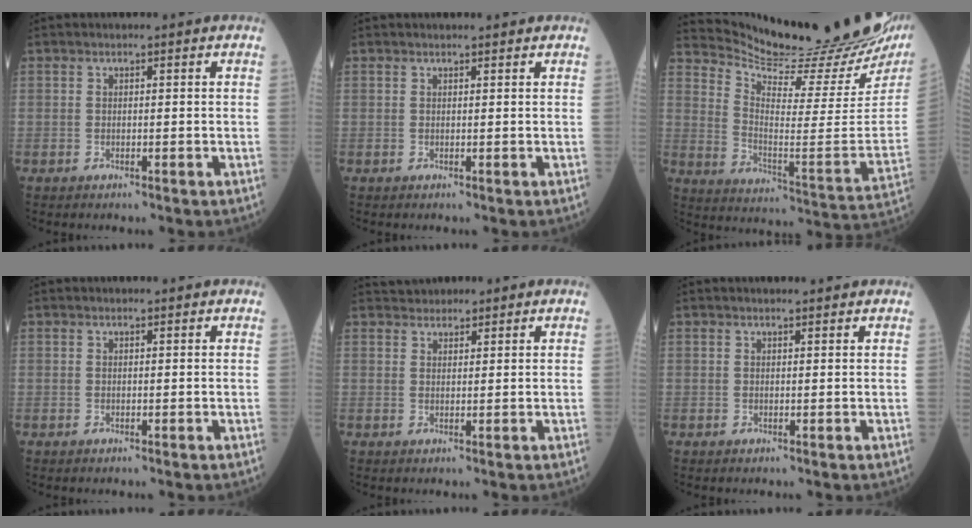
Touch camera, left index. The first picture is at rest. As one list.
[{"total": 0.9, "force": [0.9, 0.1, 0.1], "torque": [-0.010, 0.004, 0.012]}, {"total": 25.6, "force": [23.9, 1.4, 9.1], "torque": [-0.156, -0.114, 0.322]}, {"total": 0.0}, {"total": 2.8, "force": [2.5, 1.2, 0.3], "torque": [-0.007, 0.023, 0.039]}, {"total": 1.9, "force": [1.8, 0.5, 0.3], "torque": [-0.007, 0.011, 0.021]}]